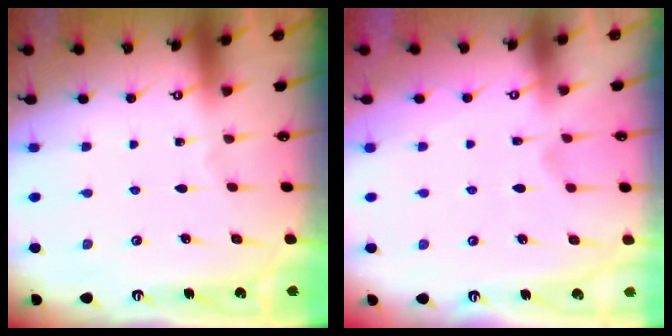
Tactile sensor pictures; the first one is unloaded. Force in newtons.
{"total": 2.2, "press": 1.9, "slide": 1.1}